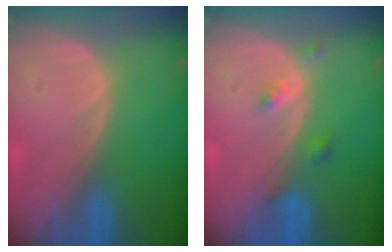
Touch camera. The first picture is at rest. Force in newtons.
{"total": 2.1, "press": 2.1, "slide": 0.2}